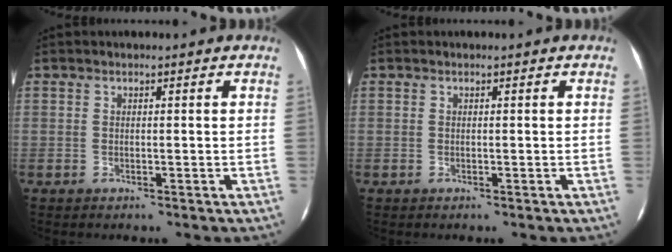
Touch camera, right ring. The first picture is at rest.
{"total": 0.0}